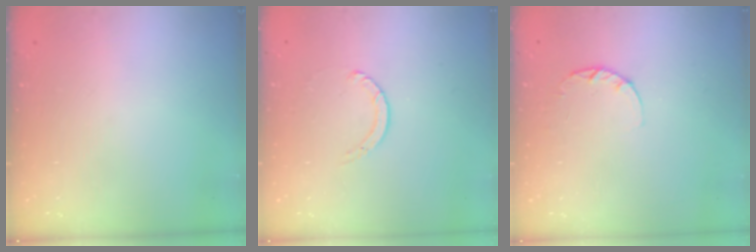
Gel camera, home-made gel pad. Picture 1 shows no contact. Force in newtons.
{"total": 1.1, "press": 1.1, "slide": 0.1}
{"total": 2.6, "press": 2.5, "slide": 0.4}